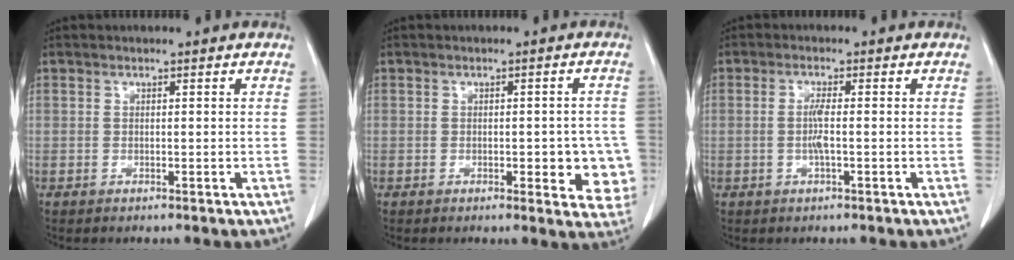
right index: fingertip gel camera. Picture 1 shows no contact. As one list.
[{"total": 7.1, "force": [-1.6, 2.6, 6.4], "torque": [-0.054, 0.001, -0.016]}, {"total": 2.6, "force": [-0.4, 0.0, 2.6], "torque": [-0.056, -0.002, -0.009]}]